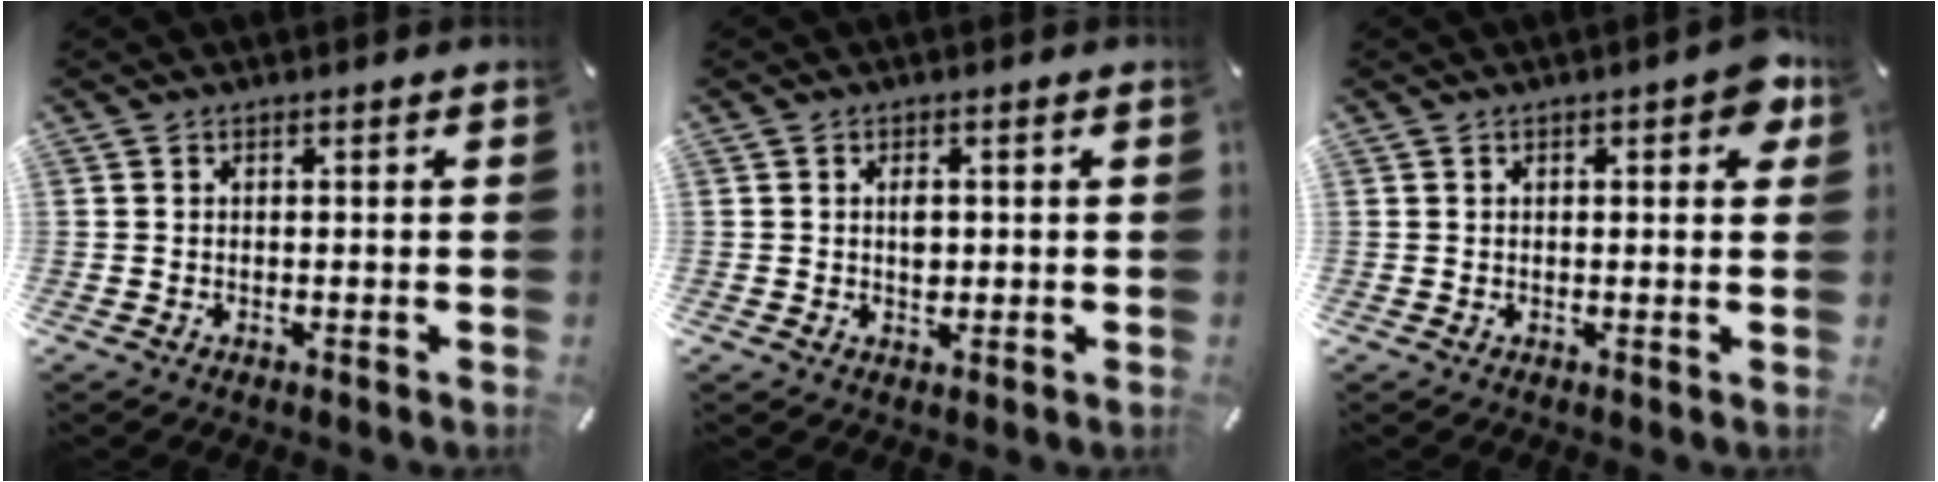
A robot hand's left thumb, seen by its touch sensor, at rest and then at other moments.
{"total": 2.6, "force": [0.2, 1.7, 2.0], "torque": [-0.035, 0.000, 0.001]}
{"total": 4.9, "force": [1.6, 2.0, 4.2], "torque": [-0.050, -0.004, 0.022]}